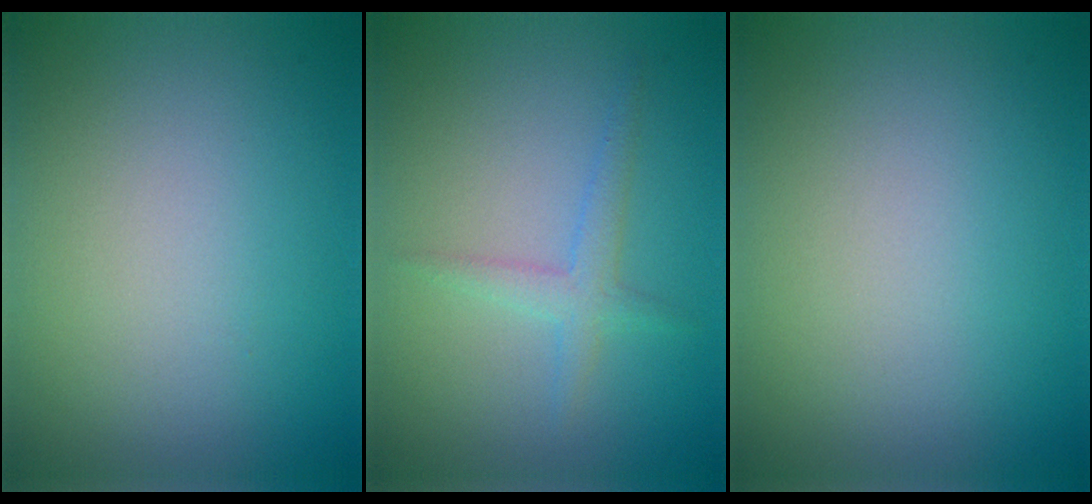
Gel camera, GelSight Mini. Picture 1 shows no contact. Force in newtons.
{"total": 2.0, "press": 2.0, "slide": 0.0}
{"total": 0.0}